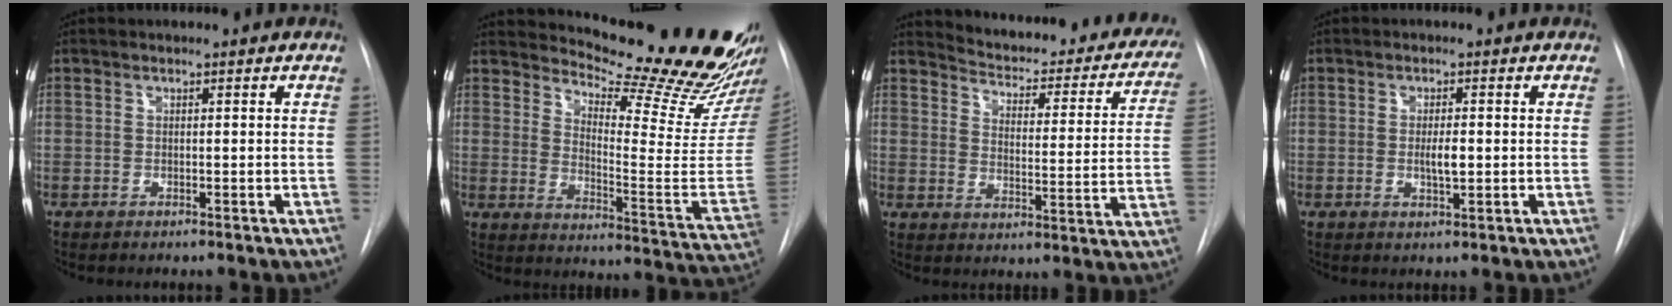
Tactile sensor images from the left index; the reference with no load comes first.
{"total": 24.7, "force": [22.2, 0.2, 10.7], "torque": [-0.161, -0.147, 0.290]}
{"total": 23.9, "force": [21.7, 6.0, 8.2], "torque": [-0.098, -0.073, 0.247]}
{"total": 2.6, "force": [-0.4, 0.6, 2.5], "torque": [-0.043, -0.006, -0.006]}